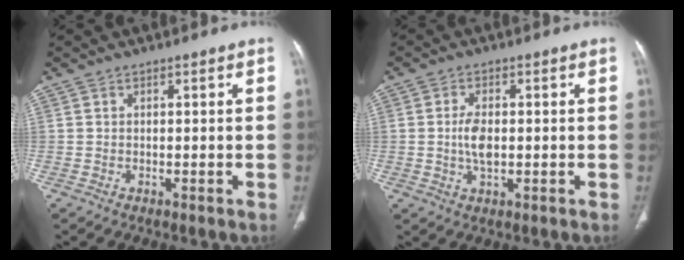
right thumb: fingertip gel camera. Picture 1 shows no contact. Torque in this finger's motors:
{"motor_torque": [0.64, 1.09, 0.73, -0.52, 0.04]}